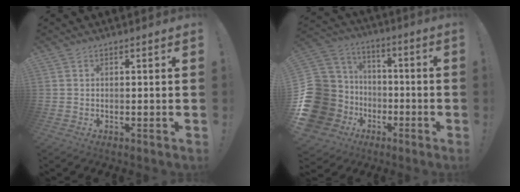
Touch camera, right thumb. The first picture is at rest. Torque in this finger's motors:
{"motor_torque": [0.53, 0.42, -0.41, -1.21, 0.00]}